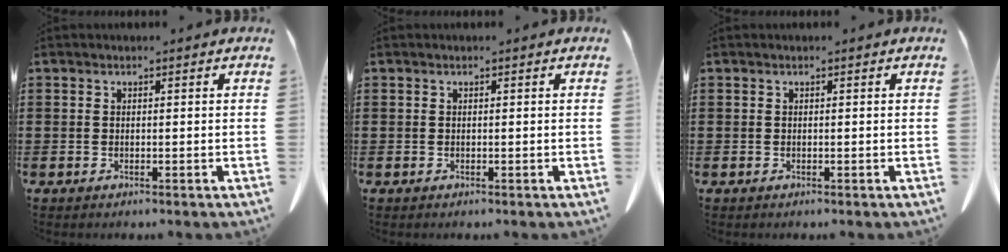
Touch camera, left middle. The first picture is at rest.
{"total": 0.0}
{"total": 0.0}